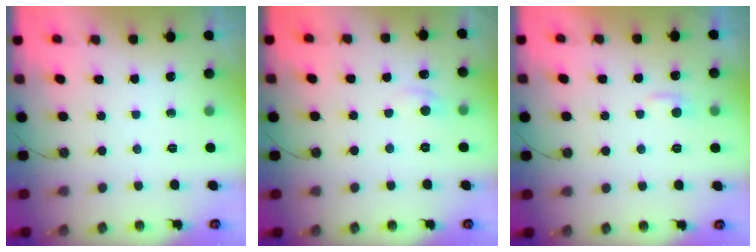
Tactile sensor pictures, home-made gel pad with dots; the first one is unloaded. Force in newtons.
{"total": 1.0, "press": 0.6, "slide": 0.8}
{"total": 2.9, "press": 2.9, "slide": 0.4}